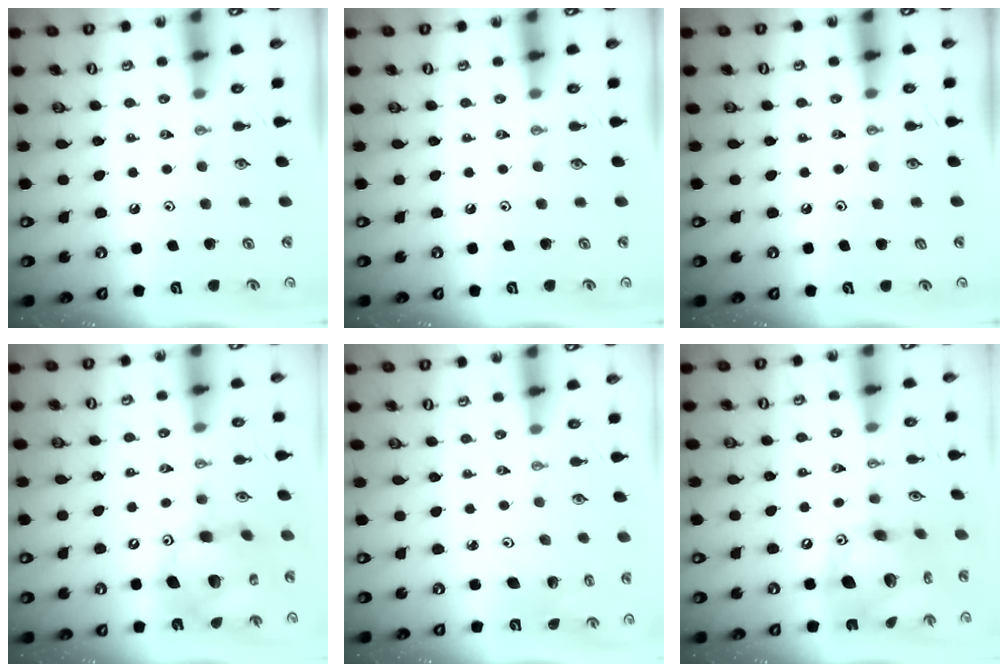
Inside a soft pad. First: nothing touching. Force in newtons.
{"total": 0.0}
{"total": 1.4, "press": 0.2, "slide": 1.4}
{"total": 14.8, "press": 14.7, "slide": 1.3}
{"total": 3.0, "press": 2.2, "slide": 2.0}
{"total": 18.2, "press": 18.2, "slide": 1.3}